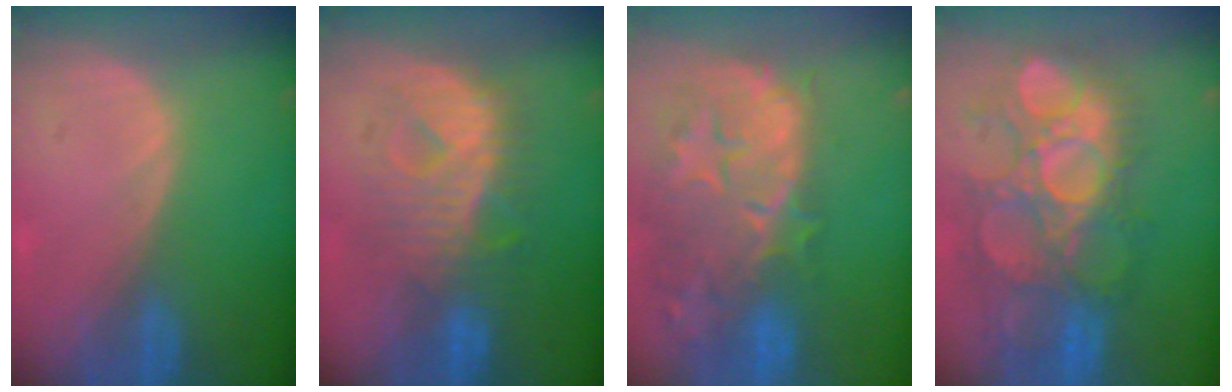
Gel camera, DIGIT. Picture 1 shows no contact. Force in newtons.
{"total": 9.1, "press": 9.1, "slide": 0.5}
{"total": 14.7, "press": 11.8, "slide": 8.7}
{"total": 12.2, "press": 11.5, "slide": 4.1}